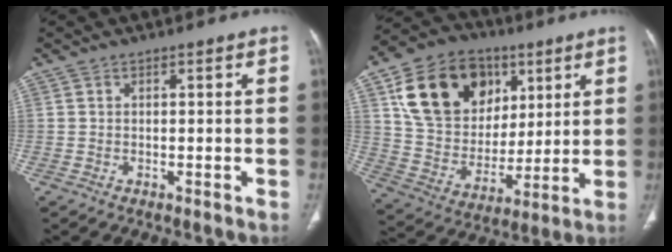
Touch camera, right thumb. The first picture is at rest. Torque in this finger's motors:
{"motor_torque": [0.99, 0.93, -0.75, -0.05, -0.02]}